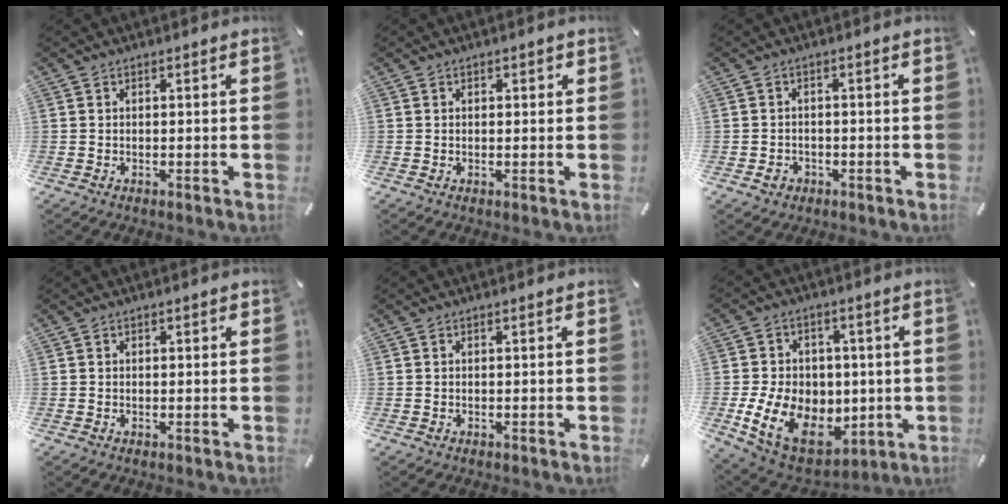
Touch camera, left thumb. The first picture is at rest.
{"total": 0.9, "force": [0.2, 0.6, 0.6], "torque": [-0.012, 0.006, 0.002]}
{"total": 2.7, "force": [-1.2, 2.2, 0.8], "torque": [-0.013, 0.006, -0.024]}
{"total": 0.6, "force": [0.2, 0.3, 0.5], "torque": [-0.009, 0.002, 0.002]}
{"total": 0.0}
{"total": 16.6, "force": [-2.2, 13.1, 10.0], "torque": [-0.207, -0.006, -0.027]}